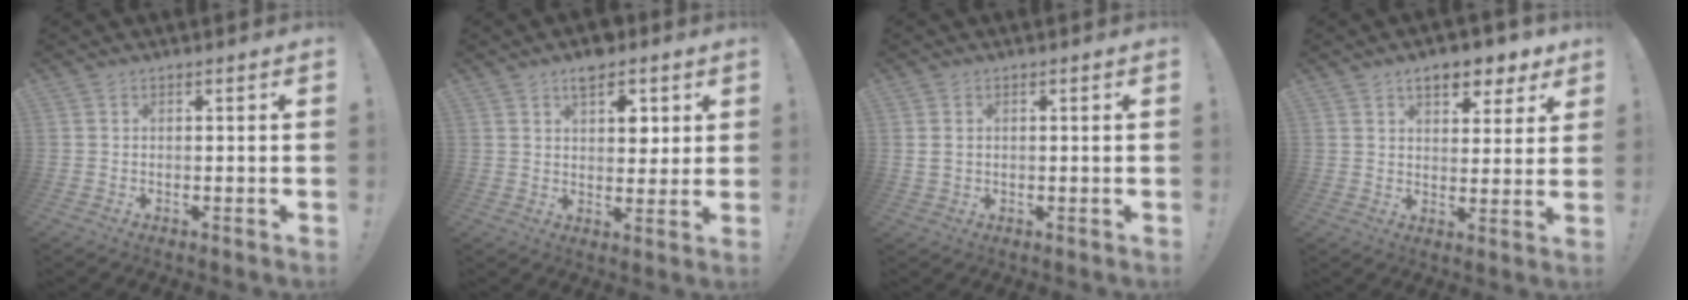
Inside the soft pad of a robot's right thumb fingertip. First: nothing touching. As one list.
[{"total": 8.8, "force": [4.5, 5.7, 5.1], "torque": [-0.052, -0.020, 0.076]}, {"total": 2.0, "force": [0.5, 1.7, 1.0], "torque": [-0.015, 0.002, 0.008]}, {"total": 8.7, "force": [5.4, 4.2, 5.4], "torque": [-0.067, -0.029, 0.094]}]